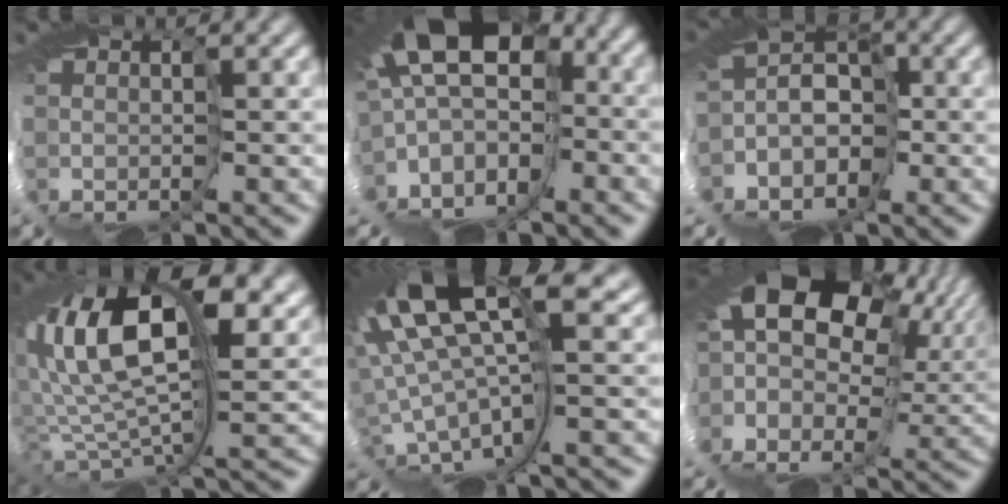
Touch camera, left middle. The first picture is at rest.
{"total": 10.2, "force": [-2.6, 4.5, 8.7], "torque": [-0.173, 0.006, -0.026]}
{"total": 4.7, "force": [-3.4, 2.9, 1.5], "torque": [-0.045, 0.017, -0.071]}
{"total": 13.2, "force": [5.8, 5.1, 10.7], "torque": [-0.255, 0.027, 0.110]}
{"total": 10.3, "force": [5.1, 1.2, 8.8], "torque": [-0.233, 0.011, 0.100]}
{"total": 12.4, "force": [2.7, 7.5, 9.4], "torque": [-0.198, -0.009, 0.052]}